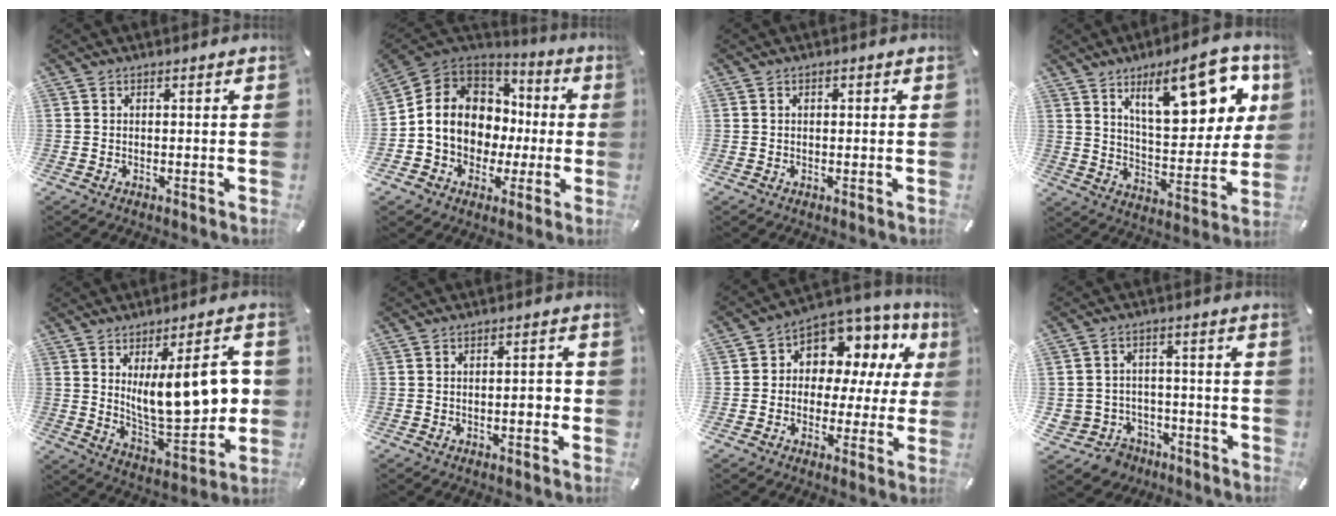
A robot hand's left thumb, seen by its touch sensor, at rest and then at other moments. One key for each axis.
{"total": 12.4, "fx": -0.8, "fy": 11.0, "fz": 5.6, "tx": -0.137, "ty": -0.005, "tz": -0.006}
{"total": 0.8, "fx": -0.1, "fy": 0.8, "fz": 0.1, "tx": -0.002, "ty": 0.005, "tz": -0.004}
{"total": 20.3, "fx": 10.5, "fy": 8.6, "fz": 15.1, "tx": -0.210, "ty": -0.049, "tz": 0.167}
{"total": 18.5, "fx": 4.7, "fy": 7.2, "fz": 16.4, "tx": -0.246, "ty": -0.021, "tz": 0.074}
{"total": 3.1, "fx": -0.5, "fy": 1.2, "fz": 2.8, "tx": -0.040, "ty": 0.004, "tz": -0.012}
{"total": 8.8, "fx": 3.2, "fy": 7.3, "fz": 3.7, "tx": -0.066, "ty": -0.035, "tz": 0.062}
{"total": 6.4, "fx": -3.1, "fy": 5.6, "fz": 0.7, "tx": -0.034, "ty": 0.016, "tz": -0.059}